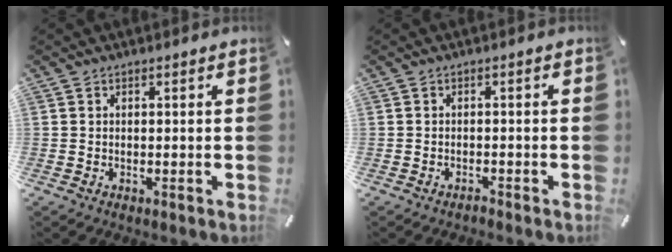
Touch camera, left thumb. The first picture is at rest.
{"total": 1.4, "force": [-1.2, 0.4, 0.6], "torque": [-0.014, 0.003, -0.025]}